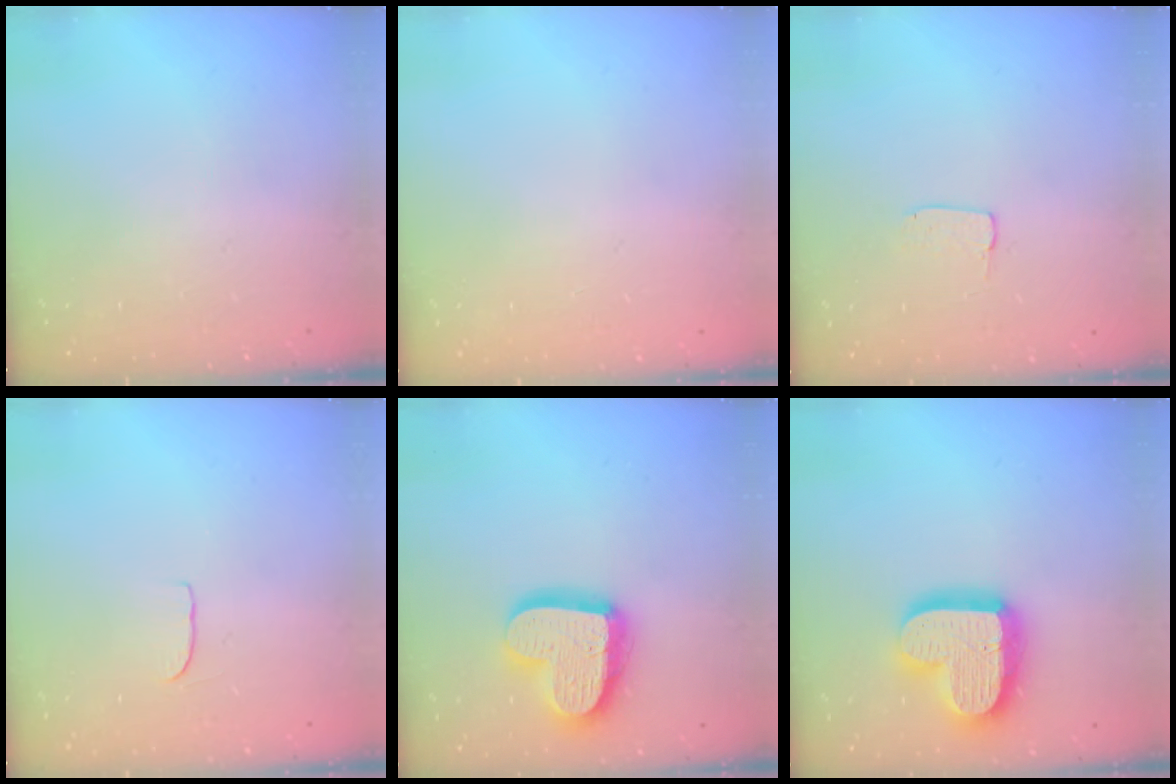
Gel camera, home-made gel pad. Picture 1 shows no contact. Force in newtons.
{"total": 0.0}
{"total": 2.9, "press": 2.9, "slide": 0.2}
{"total": 4.1, "press": 4.1, "slide": 0.3}
{"total": 17.2, "press": 17.1, "slide": 1.4}
{"total": 17.8, "press": 17.8, "slide": 1.3}